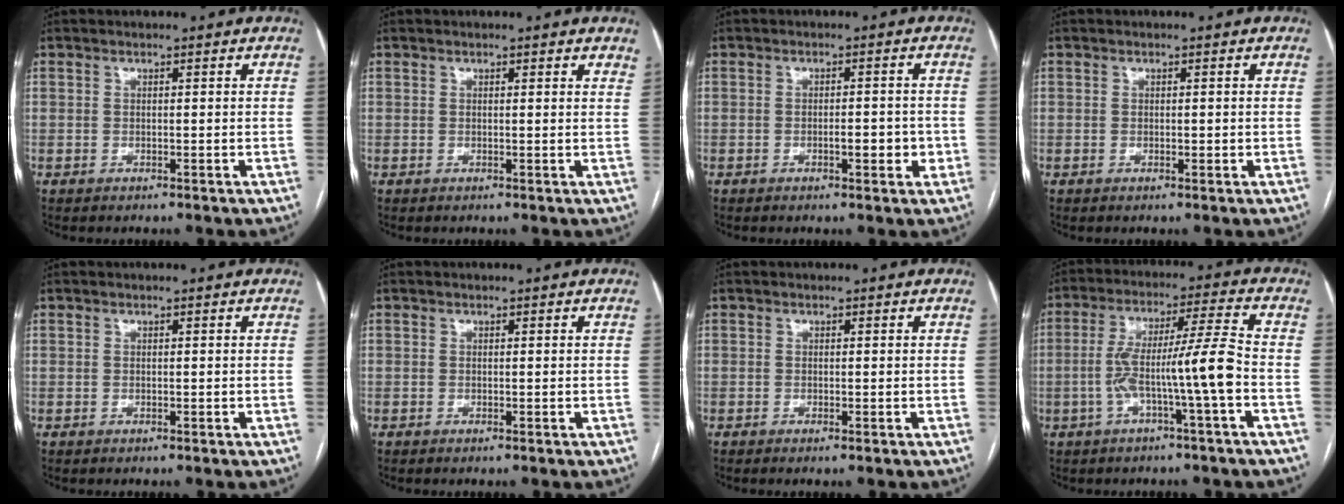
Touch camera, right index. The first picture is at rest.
{"total": 2.2, "force": [1.9, 0.5, 1.2], "torque": [-0.011, 0.001, 0.009]}
{"total": 3.3, "force": [-0.9, 1.1, 3.0], "torque": [-0.042, 0.006, -0.009]}
{"total": 0.8, "force": [0.0, 0.5, 0.6], "torque": [-0.002, 0.002, 0.002]}
{"total": 0.0}
{"total": 0.0}
{"total": 0.6, "force": [-0.3, -0.1, 0.5], "torque": [-0.010, -0.001, -0.006]}
{"total": 9.9, "force": [-2.7, -0.8, 9.5], "torque": [-0.178, 0.026, -0.044]}